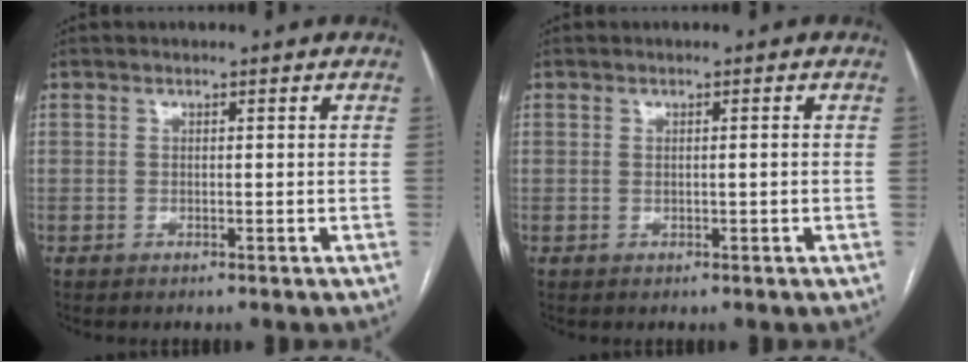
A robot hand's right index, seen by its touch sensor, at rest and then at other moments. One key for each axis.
{"total": 0.8, "fx": 0.0, "fy": 0.1, "fz": 0.8, "tx": -0.020, "ty": 0.001, "tz": 0.006}